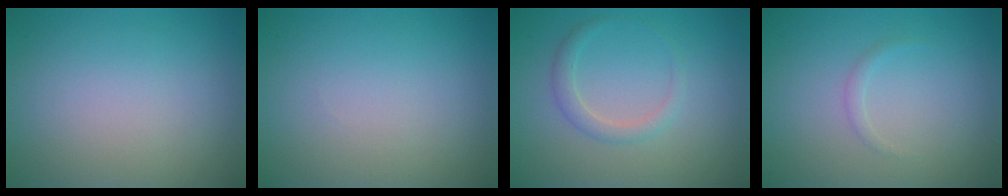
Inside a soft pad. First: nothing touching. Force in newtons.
{"total": 0.0}
{"total": 1.7, "press": 1.7, "slide": 0.1}
{"total": 0.7, "press": 0.7, "slide": 0.0}